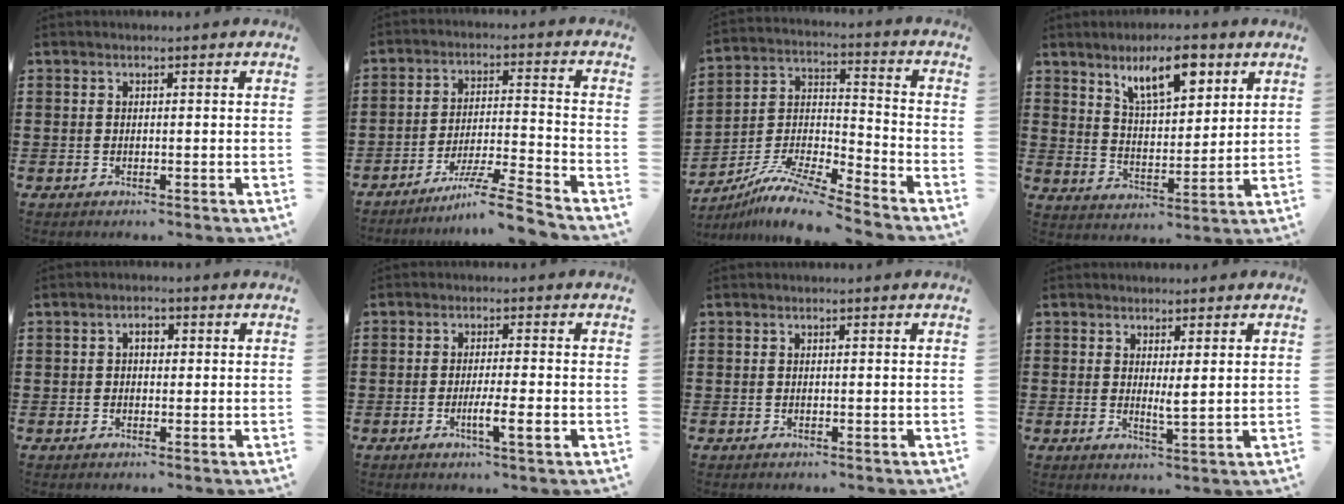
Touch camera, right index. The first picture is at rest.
{"total": 8.2, "force": [-6.8, -0.2, 4.6], "torque": [-0.086, -0.001, -0.131]}
{"total": 9.1, "force": [-8.2, 0.5, 3.9], "torque": [-0.084, 0.002, -0.168]}
{"total": 9.3, "force": [5.6, 3.3, 6.6], "torque": [-0.111, -0.010, 0.093]}
{"total": 1.8, "force": [0.1, 1.2, 1.4], "torque": [-0.030, 0.007, 0.001]}
{"total": 4.8, "force": [-1.7, 0.3, 4.5], "torque": [-0.072, -0.010, -0.028]}
{"total": 0.0}
{"total": 2.4, "force": [1.1, 0.0, 2.1], "torque": [-0.037, -0.008, 0.018]}